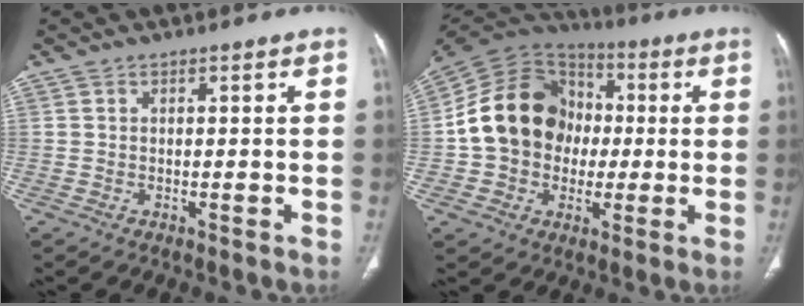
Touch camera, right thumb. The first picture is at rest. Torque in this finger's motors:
{"motor_torque": [-0.42, 1.09, 1.27, -0.40, 0.44]}